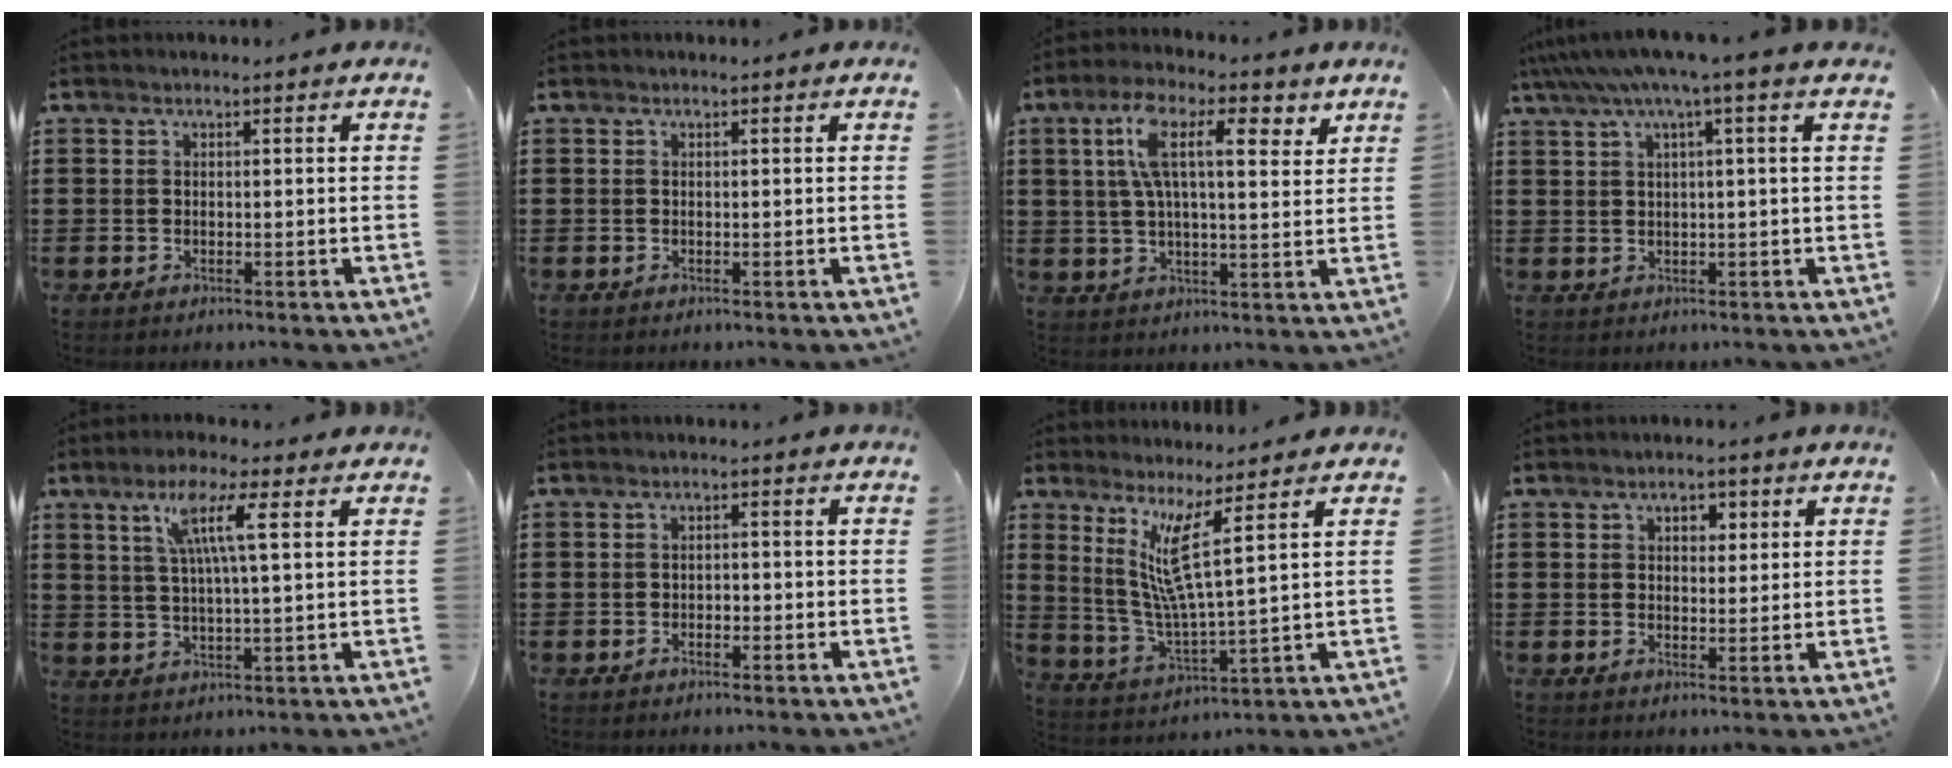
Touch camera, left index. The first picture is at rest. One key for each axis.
{"total": 0.0}
{"total": 10.4, "fx": 4.4, "fy": 3.6, "fz": 8.7, "tx": -0.165, "ty": 0.010, "tz": 0.070}
{"total": 4.2, "fx": 1.9, "fy": -0.5, "fz": 3.7, "tx": -0.077, "ty": -0.004, "tz": 0.029}
{"total": 7.4, "fx": 3.4, "fy": 0.8, "fz": 6.6, "tx": -0.131, "ty": 0.003, "tz": 0.052}
{"total": 1.1, "fx": -0.8, "fy": 0.5, "fz": 0.4, "tx": -0.013, "ty": -0.001, "tz": -0.018}
{"total": 9.0, "fx": 5.2, "fy": 0.1, "fz": 7.3, "tx": -0.157, "ty": -0.021, "tz": 0.090}
{"total": 2.6, "fx": 1.1, "fy": 1.6, "fz": 1.7, "tx": -0.023, "ty": 0.003, "tz": 0.014}